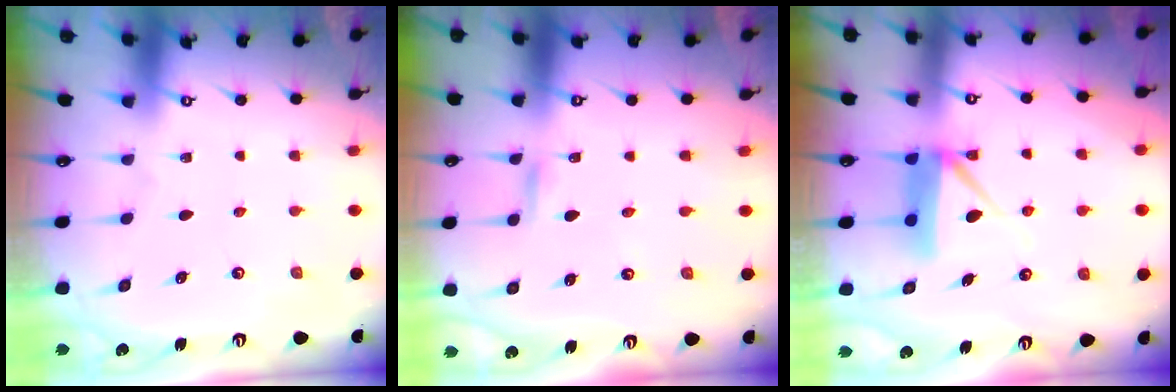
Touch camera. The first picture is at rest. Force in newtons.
{"total": 2.8, "press": 2.8, "slide": 0.3}
{"total": 8.2, "press": 8.1, "slide": 0.6}